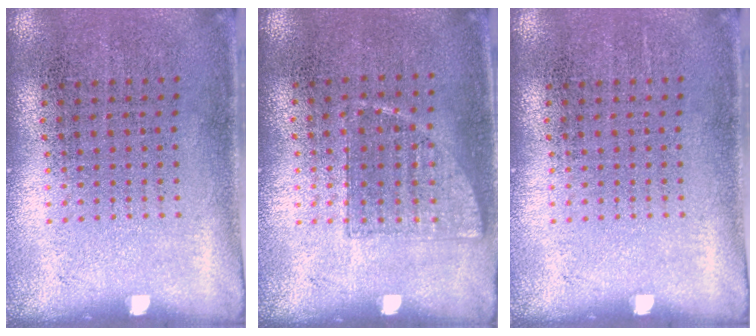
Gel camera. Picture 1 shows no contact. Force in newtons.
{"total": 0.6, "press": 0.6, "slide": 0.3}
{"total": 0.0}